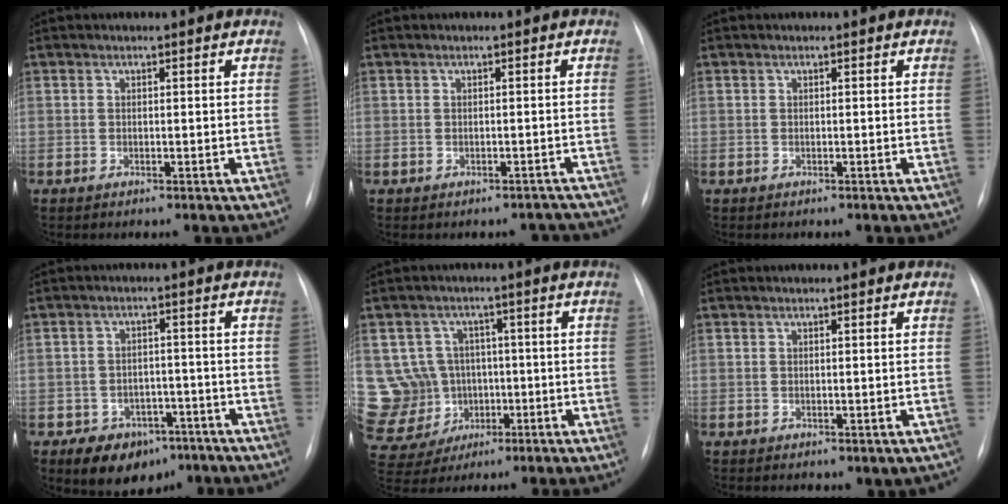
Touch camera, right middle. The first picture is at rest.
{"total": 3.0, "force": [-2.6, 1.6, 0.1], "torque": [0.005, 0.017, -0.027]}
{"total": 0.0}
{"total": 8.1, "force": [-5.1, 5.5, 3.2], "torque": [-0.044, 0.014, -0.068]}
{"total": 13.9, "force": [-0.6, 13.4, 3.8], "torque": [-0.118, 0.043, 0.017]}
{"total": 1.0, "force": [-0.1, 0.7, 0.7], "torque": [-0.008, -0.002, 0.007]}